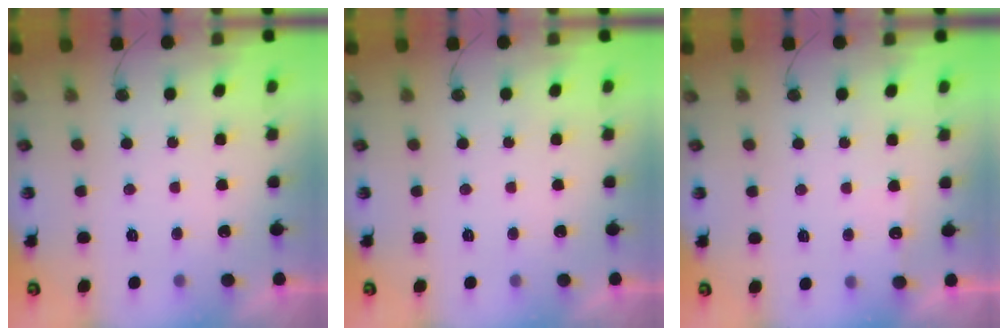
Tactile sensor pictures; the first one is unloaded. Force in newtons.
{"total": 0.0}
{"total": 4.5, "press": 4.5, "slide": 0.6}